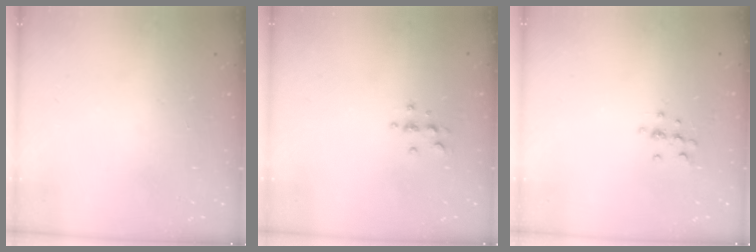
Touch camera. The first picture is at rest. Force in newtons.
{"total": 3.3, "press": 3.3, "slide": 0.4}
{"total": 6.5, "press": 6.2, "slide": 2.1}